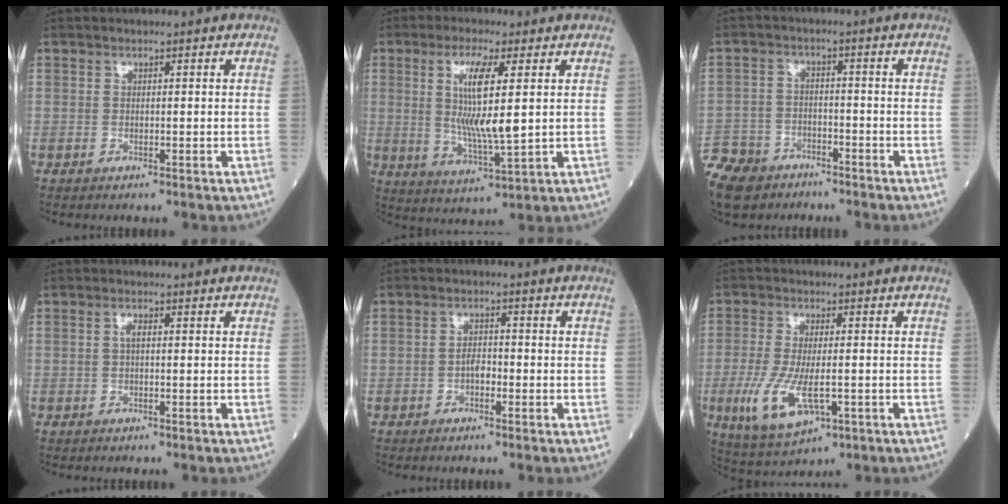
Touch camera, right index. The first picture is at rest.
{"total": 9.4, "force": [1.8, 0.7, 9.2], "torque": [-0.184, -0.016, 0.034]}
{"total": 11.1, "force": [-8.3, 6.4, 3.6], "torque": [-0.090, -0.006, -0.142]}
{"total": 1.0, "force": [0.1, 0.3, 1.0], "torque": [-0.020, 0.002, 0.000]}
{"total": 1.9, "force": [-0.7, 1.0, 1.4], "torque": [-0.019, 0.006, -0.014]}
{"total": 9.5, "force": [-2.7, 3.4, 8.4], "torque": [-0.175, -0.020, -0.040]}